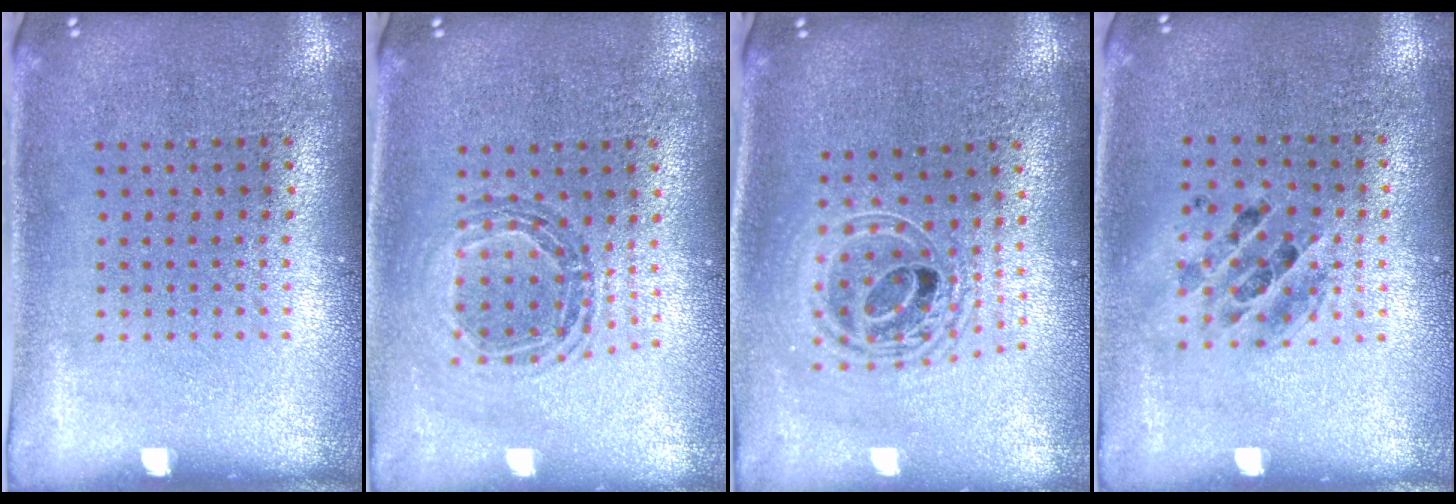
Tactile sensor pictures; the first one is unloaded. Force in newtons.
{"total": 0.9, "press": 0.9, "slide": 0.0}
{"total": 2.1, "press": 1.6, "slide": 1.3}
{"total": 1.3, "press": 1.1, "slide": 0.5}